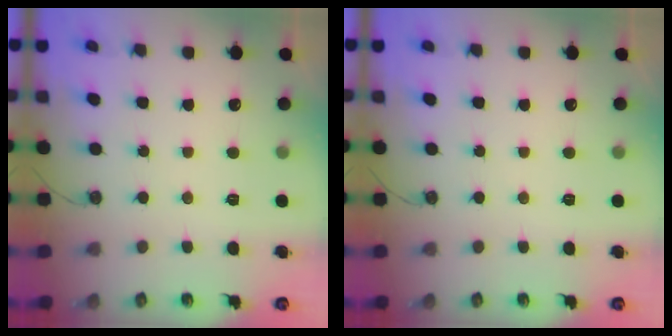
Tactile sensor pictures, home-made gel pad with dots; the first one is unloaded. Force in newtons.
{"total": 0.0}